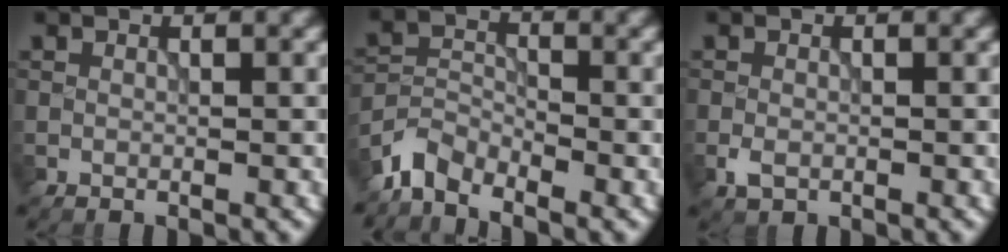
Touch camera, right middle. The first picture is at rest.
{"total": 3.3, "force": [-3.0, 1.1, 0.8], "torque": [-0.016, 0.001, -0.073]}
{"total": 1.5, "force": [-0.6, 1.0, 0.9], "torque": [-0.020, -0.002, -0.014]}